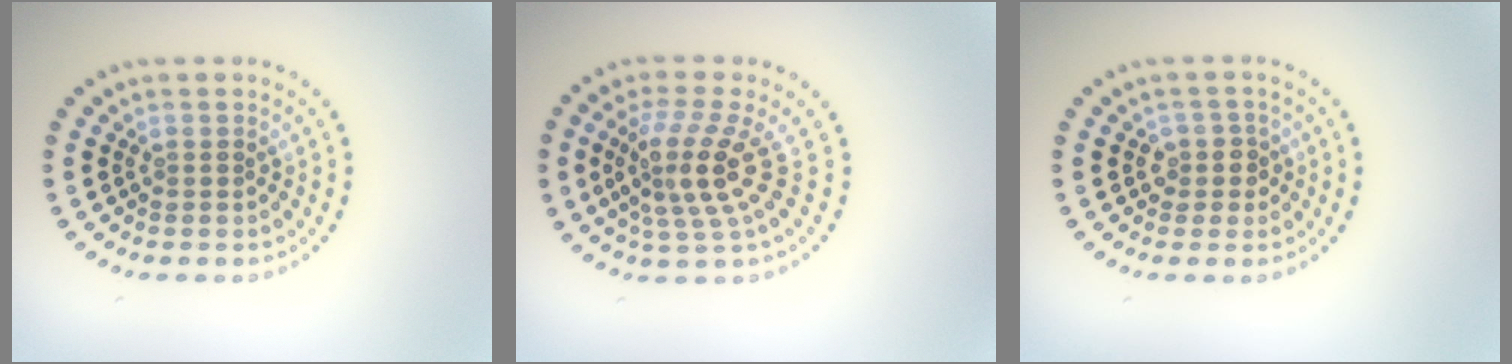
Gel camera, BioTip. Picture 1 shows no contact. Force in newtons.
{"total": 4.2, "press": 3.1, "slide": 2.9}
{"total": 1.9, "press": 1.5, "slide": 1.2}